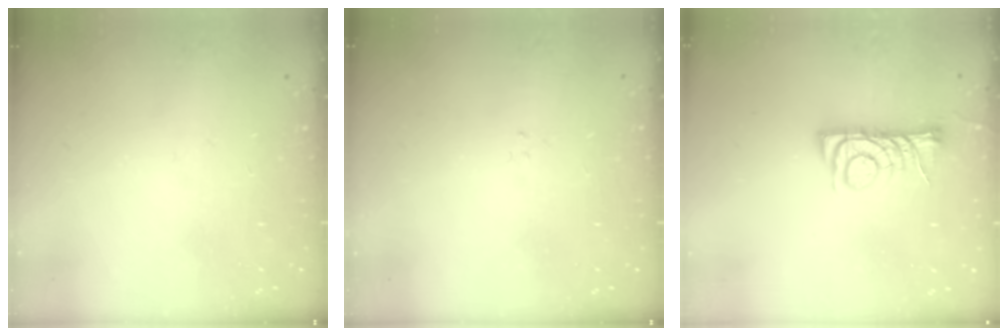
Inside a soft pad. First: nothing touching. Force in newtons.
{"total": 1.5, "press": 1.5, "slide": 0.2}
{"total": 8.5, "press": 8.5, "slide": 0.8}